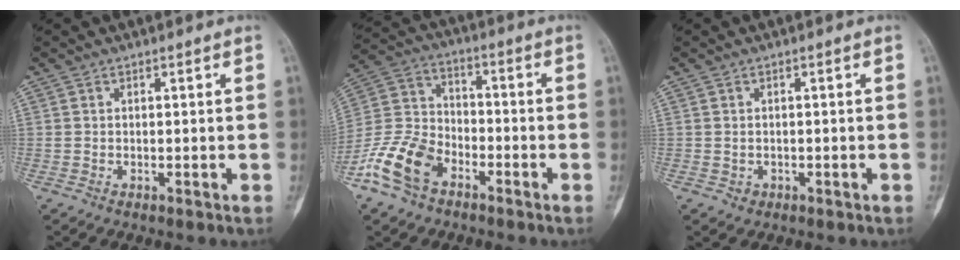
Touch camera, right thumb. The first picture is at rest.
{"total": 12.4, "force": [-7.1, 7.6, 6.6], "torque": [-0.130, 0.042, -0.148]}
{"total": 1.1, "force": [-0.2, 1.0, 0.3], "torque": [0.000, 0.002, 0.002]}